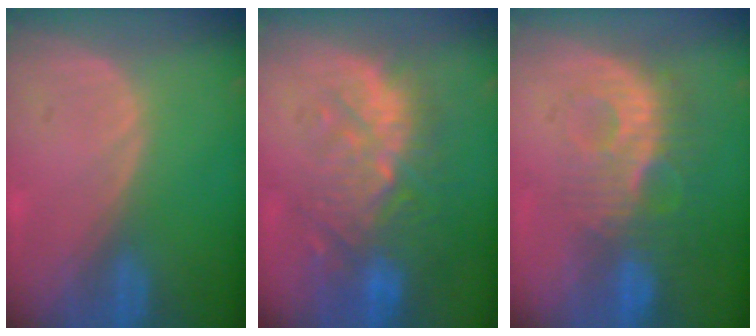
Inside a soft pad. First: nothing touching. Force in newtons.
{"total": 11.0, "press": 9.9, "slide": 4.7}
{"total": 9.3, "press": 8.4, "slide": 4.0}